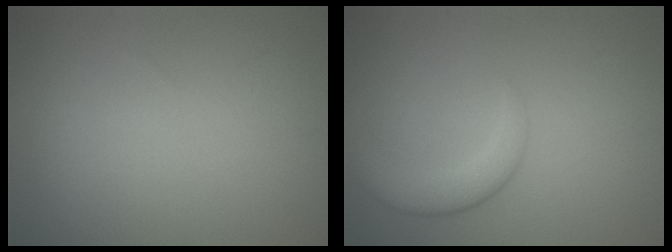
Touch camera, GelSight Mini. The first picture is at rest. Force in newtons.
{"total": 3.4, "press": 3.4, "slide": 0.2}